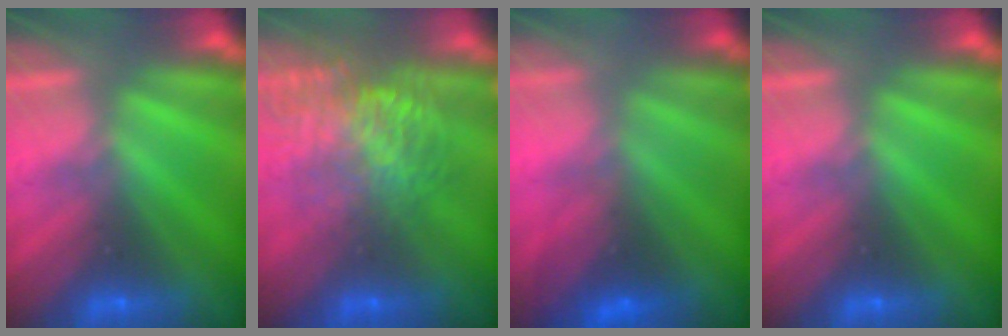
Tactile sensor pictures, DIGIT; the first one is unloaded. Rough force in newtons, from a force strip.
{"total": 9.6}
{"total": 2.8}
{"total": 0.0}